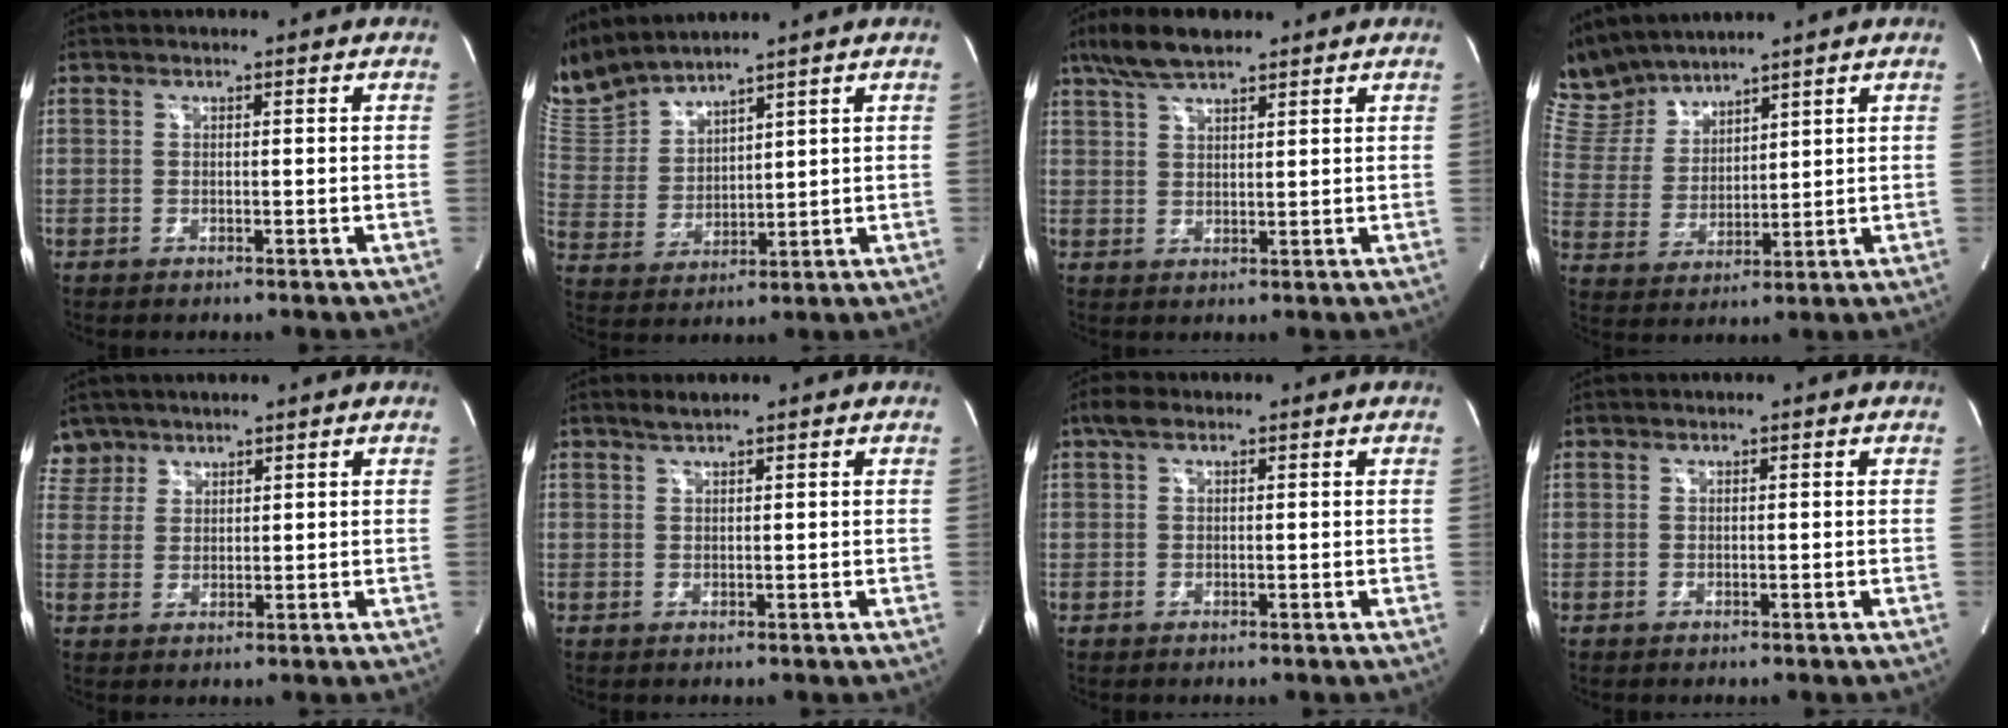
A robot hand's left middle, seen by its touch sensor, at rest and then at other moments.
{"total": 10.5, "force": [10.2, 0.6, 2.5], "torque": [-0.077, 0.012, 0.226]}
{"total": 7.0, "force": [5.4, 1.8, 4.1], "torque": [-0.089, 0.018, 0.103]}
{"total": 9.1, "force": [8.9, 1.9, 1.2], "torque": [-0.049, 0.018, 0.198]}
{"total": 3.8, "force": [3.2, 2.0, -0.6], "torque": [0.018, 0.006, 0.063]}
{"total": 1.5, "force": [1.3, -0.1, 0.7], "torque": [-0.015, 0.003, 0.029]}
{"total": 2.1, "force": [1.3, 1.0, 1.3], "torque": [-0.032, 0.020, 0.026]}
{"total": 0.0}